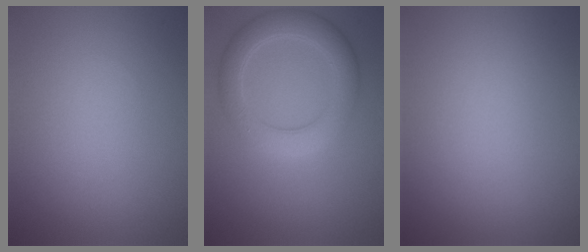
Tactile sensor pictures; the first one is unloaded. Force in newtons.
{"total": 4.6, "press": 4.6, "slide": 0.1}
{"total": 0.0}